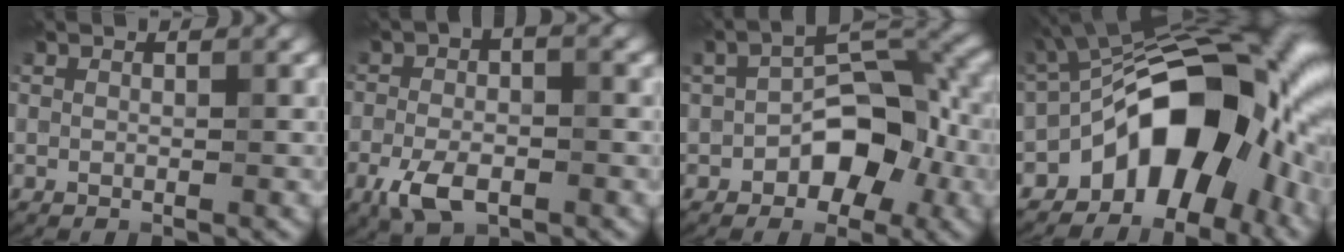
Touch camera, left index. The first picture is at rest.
{"total": 5.5, "force": [-2.2, 2.5, 4.3], "torque": [-0.093, -0.006, -0.045]}
{"total": 6.7, "force": [-2.2, 3.8, 5.0], "torque": [-0.058, 0.020, -0.043]}
{"total": 14.5, "force": [-4.5, 8.3, 11.1], "torque": [-0.123, 0.019, -0.088]}